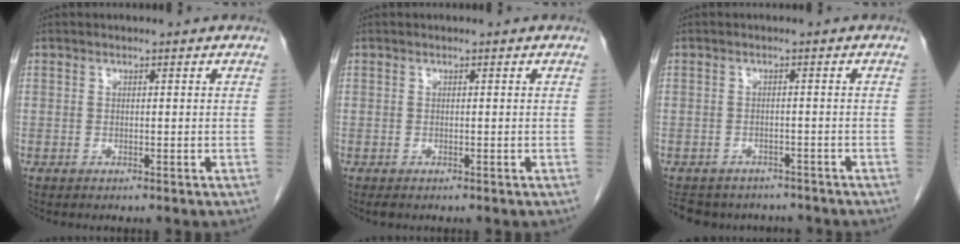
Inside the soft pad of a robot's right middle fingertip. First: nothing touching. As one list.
[{"total": 0.6, "force": [-0.5, 0.3, 0.3], "torque": [-0.007, -0.001, -0.006]}, {"total": 9.3, "force": [-8.1, 4.1, 1.8], "torque": [-0.035, 0.005, -0.098]}]